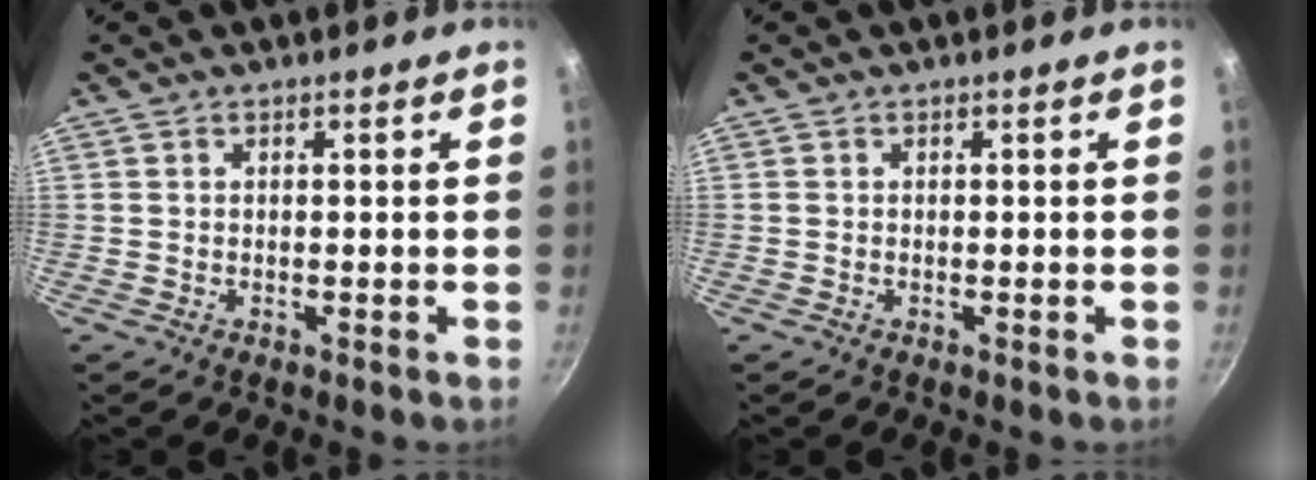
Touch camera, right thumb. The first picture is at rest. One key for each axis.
{"total": 0.0}